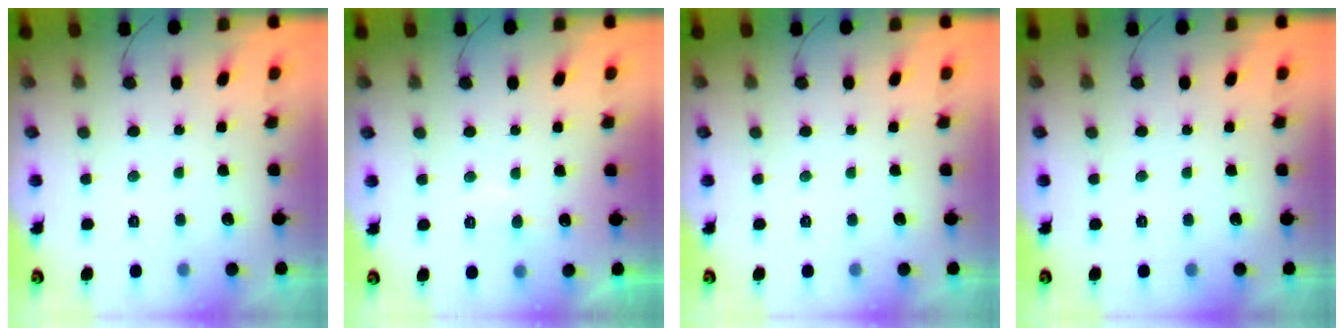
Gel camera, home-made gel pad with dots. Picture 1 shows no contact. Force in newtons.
{"total": 5.1, "press": 5.1, "slide": 0.4}
{"total": 0.0}
{"total": 0.0}